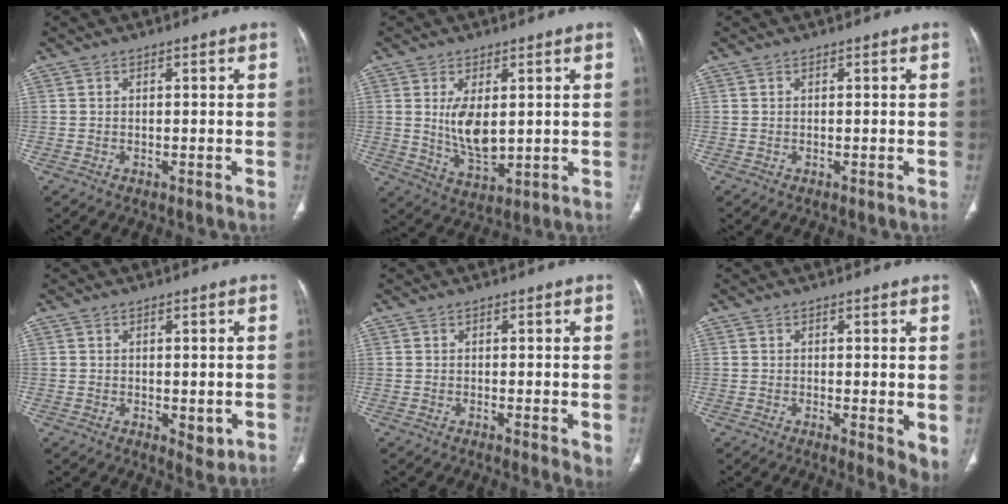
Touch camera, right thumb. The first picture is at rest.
{"total": 8.1, "force": [1.2, 4.2, 6.9], "torque": [-0.117, -0.022, 0.036]}
{"total": 0.0}
{"total": 3.0, "force": [0.0, 1.7, 2.5], "torque": [-0.025, -0.010, 0.006]}
{"total": 3.0, "force": [0.3, 1.2, 2.7], "torque": [-0.036, -0.011, 0.005]}
{"total": 5.1, "force": [0.5, 2.0, 4.6], "torque": [-0.057, -0.016, 0.009]}